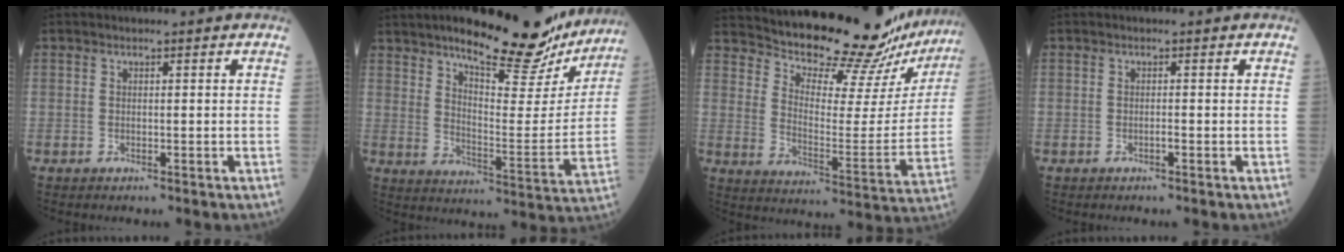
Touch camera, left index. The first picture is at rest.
{"total": 20.6, "force": [16.6, 5.3, 11.0], "torque": [-0.145, -0.024, 0.222]}
{"total": 22.1, "force": [21.3, 2.4, 5.4], "torque": [-0.093, -0.104, 0.271]}
{"total": 0.8, "force": [-0.7, 0.0, 0.3], "torque": [-0.006, -0.004, -0.013]}